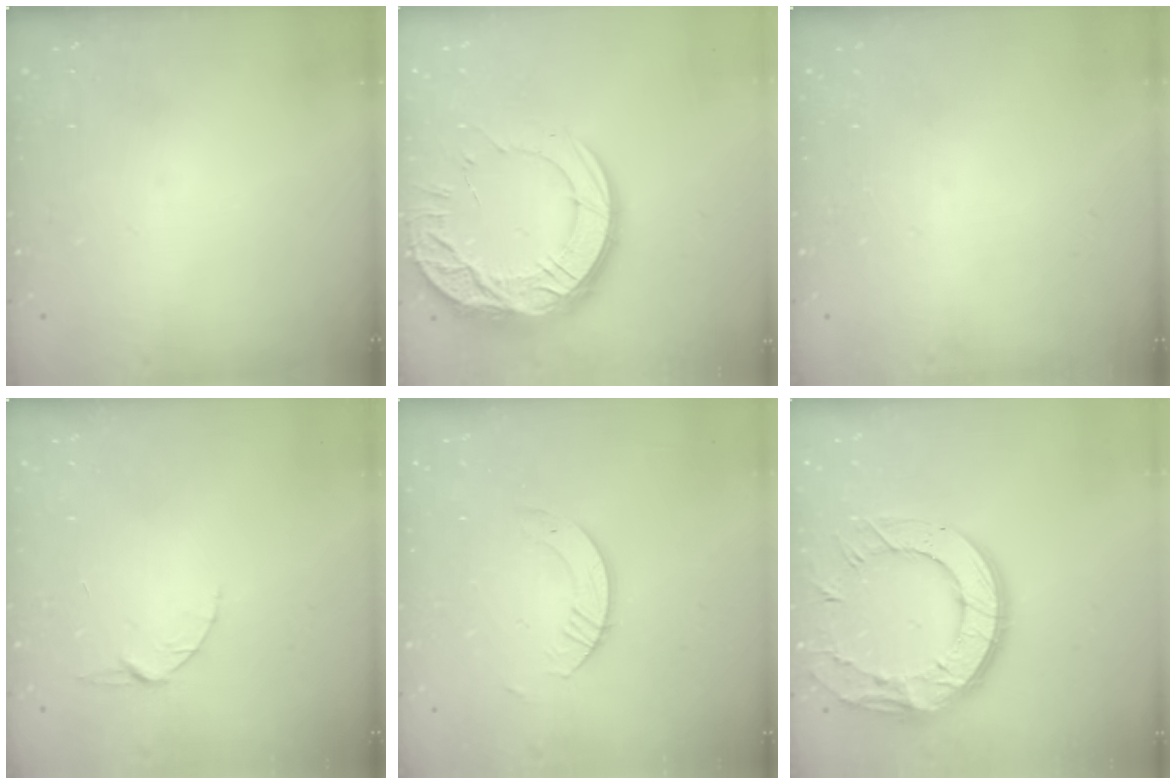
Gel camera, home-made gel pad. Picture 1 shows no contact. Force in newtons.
{"total": 18.6, "press": 18.6, "slide": 1.4}
{"total": 0.0}
{"total": 3.4, "press": 3.3, "slide": 0.4}
{"total": 3.8, "press": 3.7, "slide": 0.4}
{"total": 17.6, "press": 17.5, "slide": 1.2}